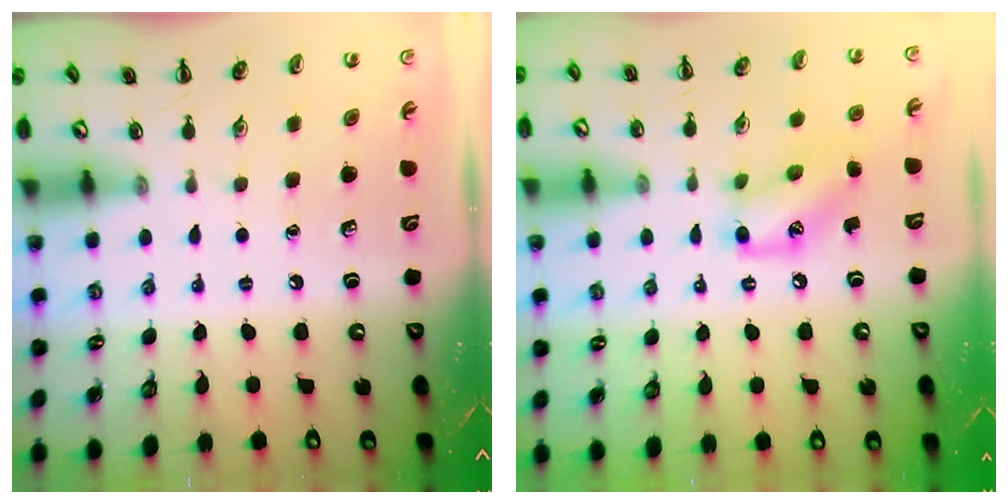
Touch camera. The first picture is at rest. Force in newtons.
{"total": 11.2, "press": 11.2, "slide": 0.9}